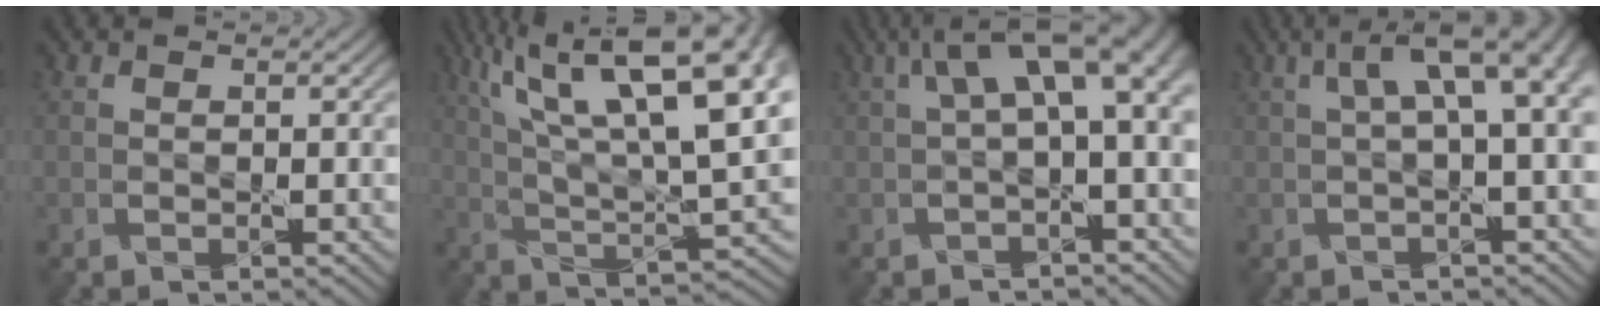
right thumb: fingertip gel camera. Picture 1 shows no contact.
{"total": 18.5, "force": [8.3, 5.6, 15.6], "torque": [-0.273, 0.033, 0.142]}
{"total": 8.1, "force": [1.7, 2.8, 7.4], "torque": [-0.122, 0.017, 0.027]}
{"total": 6.8, "force": [1.5, 1.9, 6.4], "torque": [-0.097, 0.022, 0.022]}